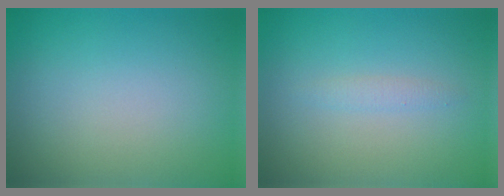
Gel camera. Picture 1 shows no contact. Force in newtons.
{"total": 0.9, "press": 0.9, "slide": 0.2}